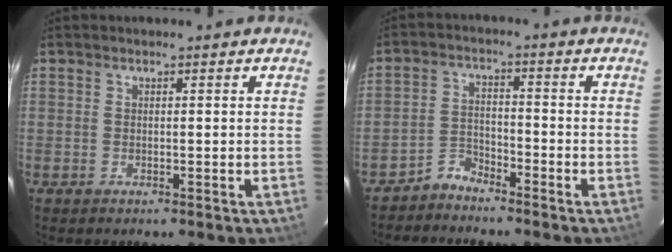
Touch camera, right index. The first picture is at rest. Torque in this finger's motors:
{"motor_torque": [-0.15, -0.07, -0.45, -0.16]}